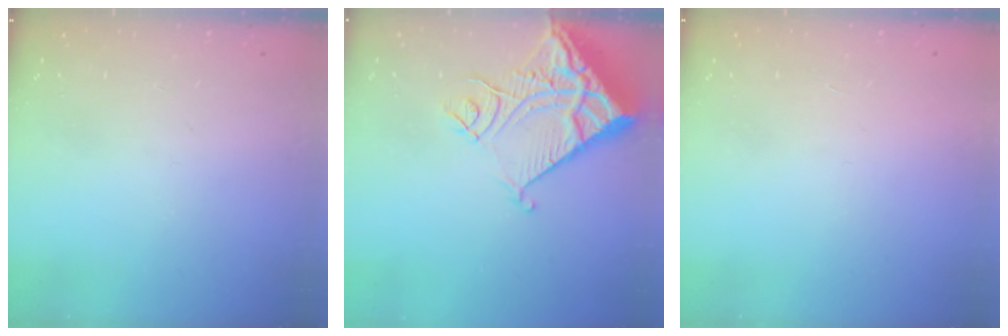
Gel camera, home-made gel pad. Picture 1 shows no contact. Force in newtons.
{"total": 12.8, "press": 12.7, "slide": 1.7}
{"total": 1.7, "press": 1.7, "slide": 0.1}